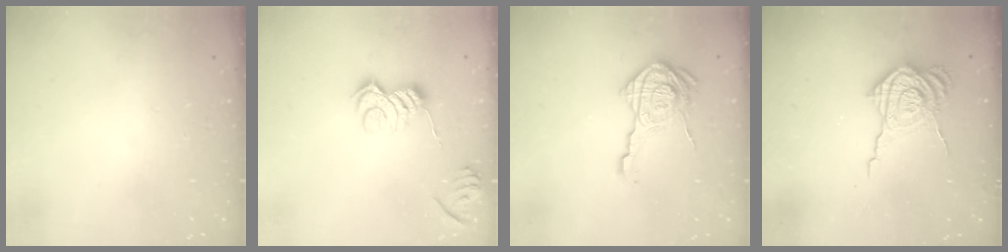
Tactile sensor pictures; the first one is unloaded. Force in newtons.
{"total": 10.7, "press": 10.7, "slide": 0.3}
{"total": 17.5, "press": 17.5, "slide": 0.7}
{"total": 13.1, "press": 13.1, "slide": 0.9}